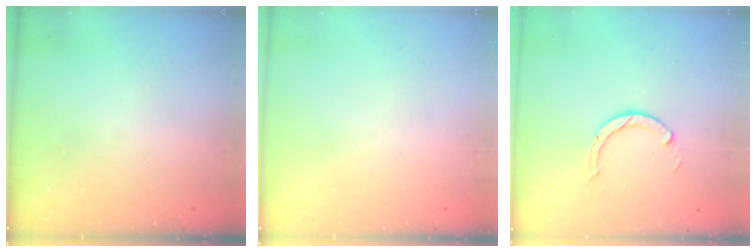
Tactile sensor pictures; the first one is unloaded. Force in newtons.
{"total": 0.0}
{"total": 3.0, "press": 3.0, "slide": 0.3}